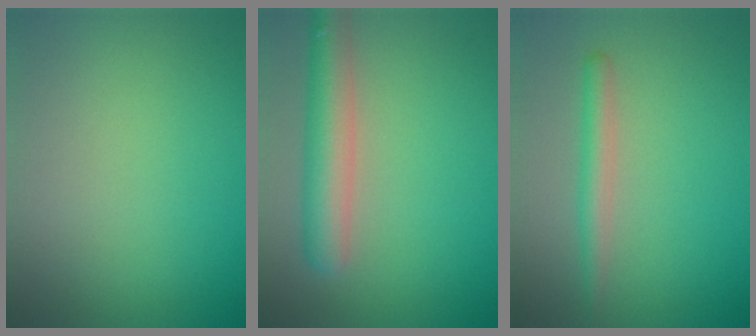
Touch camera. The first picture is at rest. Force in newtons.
{"total": 5.2, "press": 5.2, "slide": 0.4}
{"total": 2.2, "press": 2.2, "slide": 0.0}